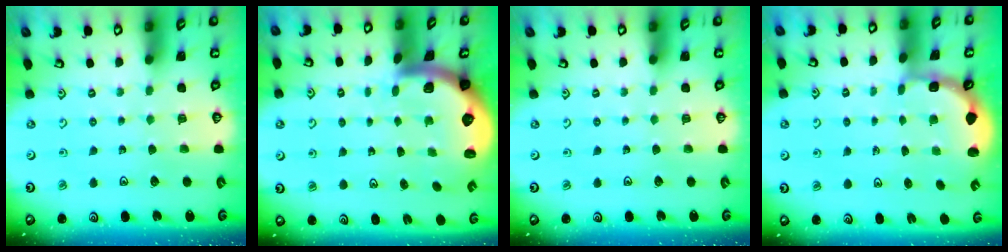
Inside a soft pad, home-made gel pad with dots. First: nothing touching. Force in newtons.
{"total": 1.9, "press": 1.9, "slide": 0.2}
{"total": 0.0}
{"total": 1.8, "press": 1.4, "slide": 1.1}